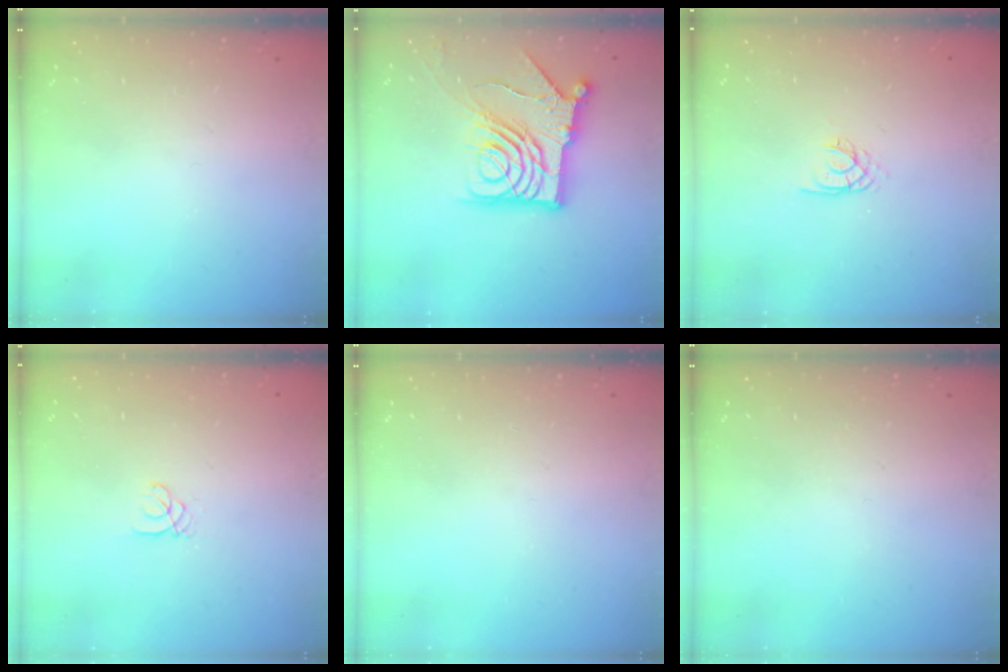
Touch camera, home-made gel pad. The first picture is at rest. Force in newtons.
{"total": 17.5, "press": 17.4, "slide": 1.9}
{"total": 2.0, "press": 1.9, "slide": 0.4}
{"total": 1.4, "press": 1.4, "slide": 0.1}
{"total": 0.0}
{"total": 0.0}